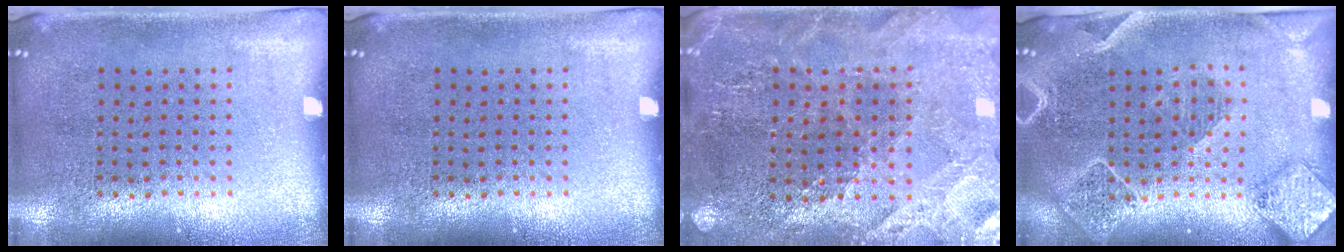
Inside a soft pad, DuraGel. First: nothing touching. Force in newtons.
{"total": 0.0}
{"total": 2.8, "press": 2.7, "slide": 0.3}
{"total": 2.3, "press": 2.1, "slide": 1.0}